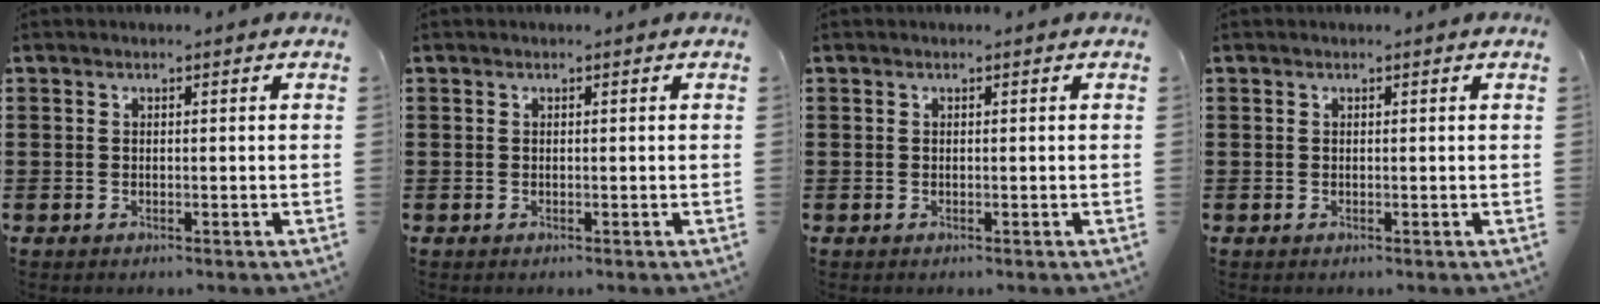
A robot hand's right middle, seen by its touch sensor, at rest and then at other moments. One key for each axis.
{"total": 0.0}
{"total": 0.0}
{"total": 0.0}